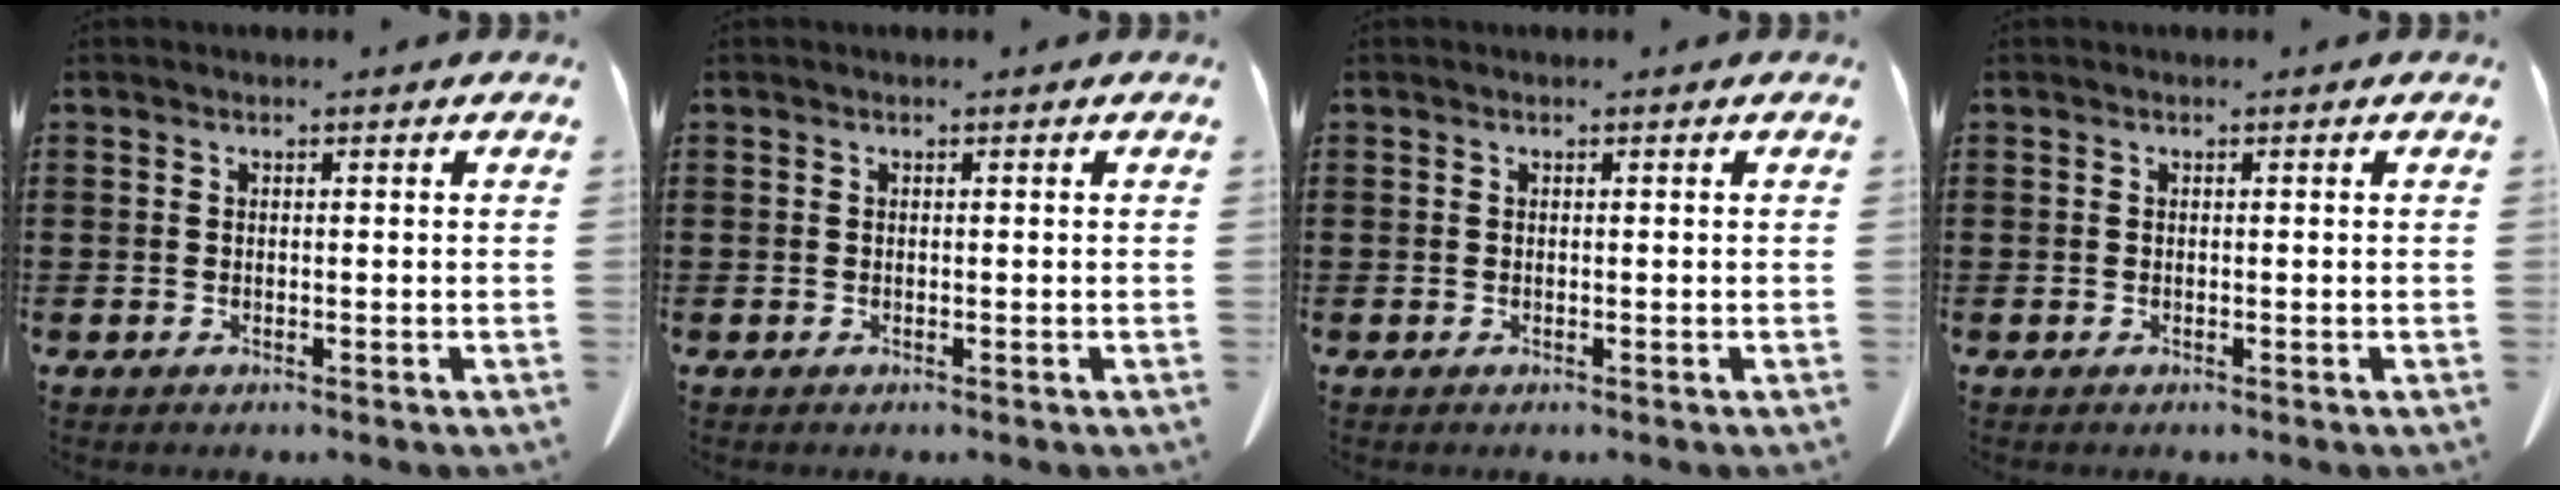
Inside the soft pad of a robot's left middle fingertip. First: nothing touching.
{"total": 0.0}
{"total": 0.0}
{"total": 0.0}